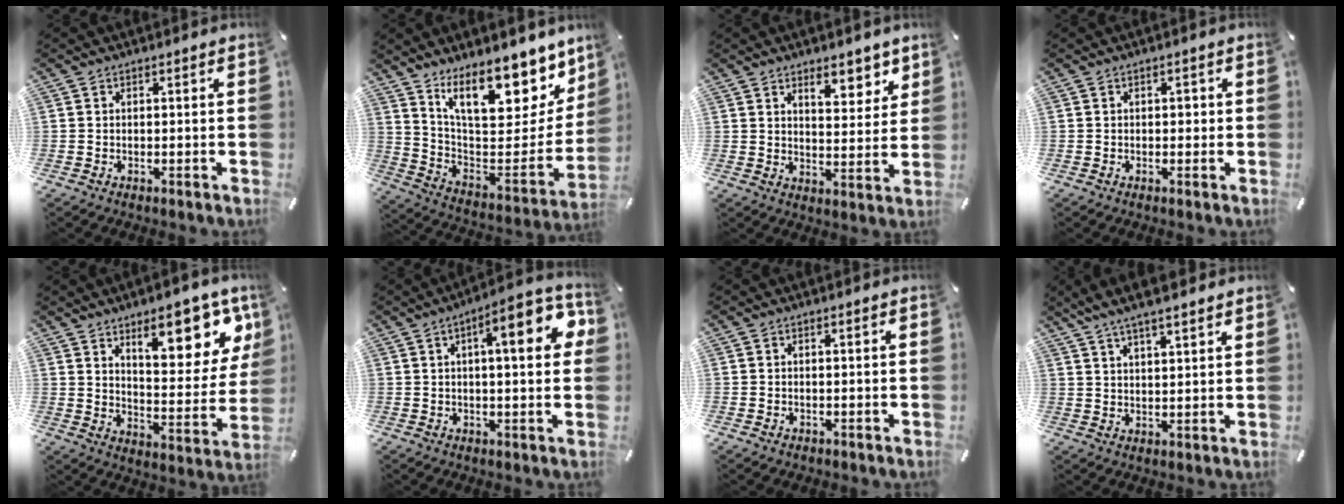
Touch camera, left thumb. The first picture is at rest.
{"total": 19.8, "force": [13.8, 9.1, 10.8], "torque": [-0.146, -0.112, 0.238]}
{"total": 7.7, "force": [5.7, 3.6, 3.7], "torque": [-0.029, -0.039, 0.091]}
{"total": 1.3, "force": [0.0, 1.1, 0.7], "torque": [-0.006, 0.002, -0.004]}
{"total": 15.7, "force": [10.2, 6.4, 10.0], "torque": [-0.118, -0.070, 0.166]}
{"total": 12.9, "force": [4.0, 3.7, 11.7], "torque": [-0.153, -0.018, 0.056]}
{"total": 0.5, "force": [-0.2, 0.4, 0.1], "torque": [-0.004, 0.002, -0.005]}
{"total": 6.2, "force": [5.3, 0.8, 3.1], "torque": [-0.071, -0.019, 0.098]}